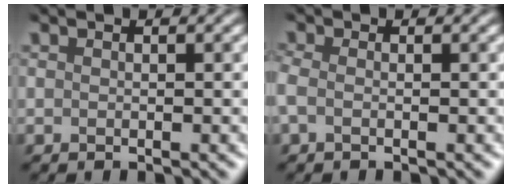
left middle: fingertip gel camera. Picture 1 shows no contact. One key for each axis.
{"total": 1.4, "fx": -1.3, "fy": -0.4, "fz": -0.2, "tx": -0.018, "ty": -0.006, "tz": -0.016}